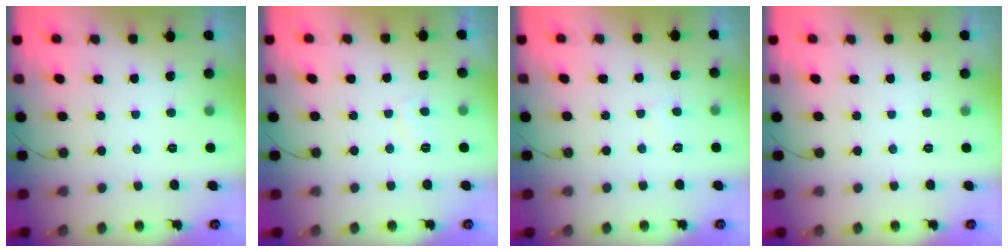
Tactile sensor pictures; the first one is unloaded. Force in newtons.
{"total": 1.7, "press": 1.6, "slide": 0.6}
{"total": 2.6, "press": 2.6, "slide": 0.2}
{"total": 0.0}